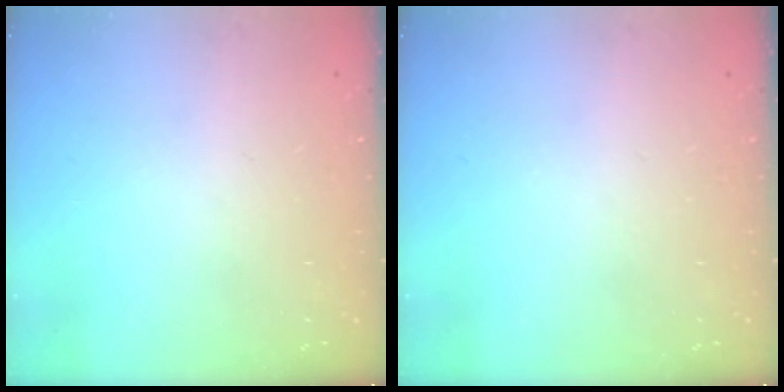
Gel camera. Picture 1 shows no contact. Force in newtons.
{"total": 0.0}